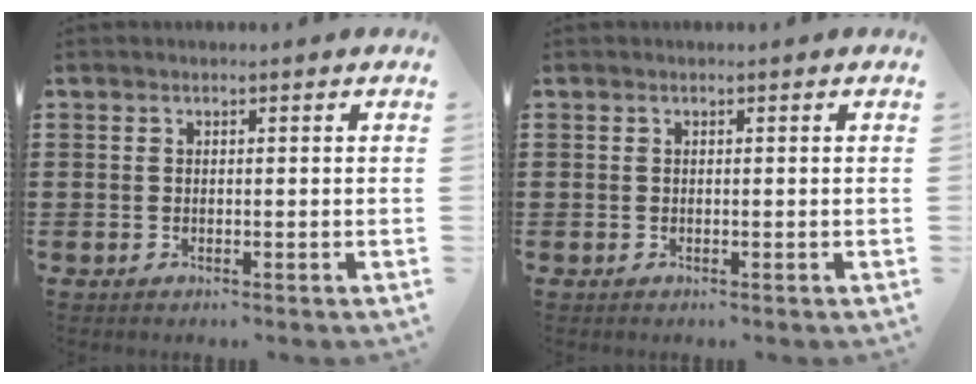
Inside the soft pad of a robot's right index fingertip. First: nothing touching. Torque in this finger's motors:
{"motor_torque": [0.15, 0.47, 0.01, 0.00]}